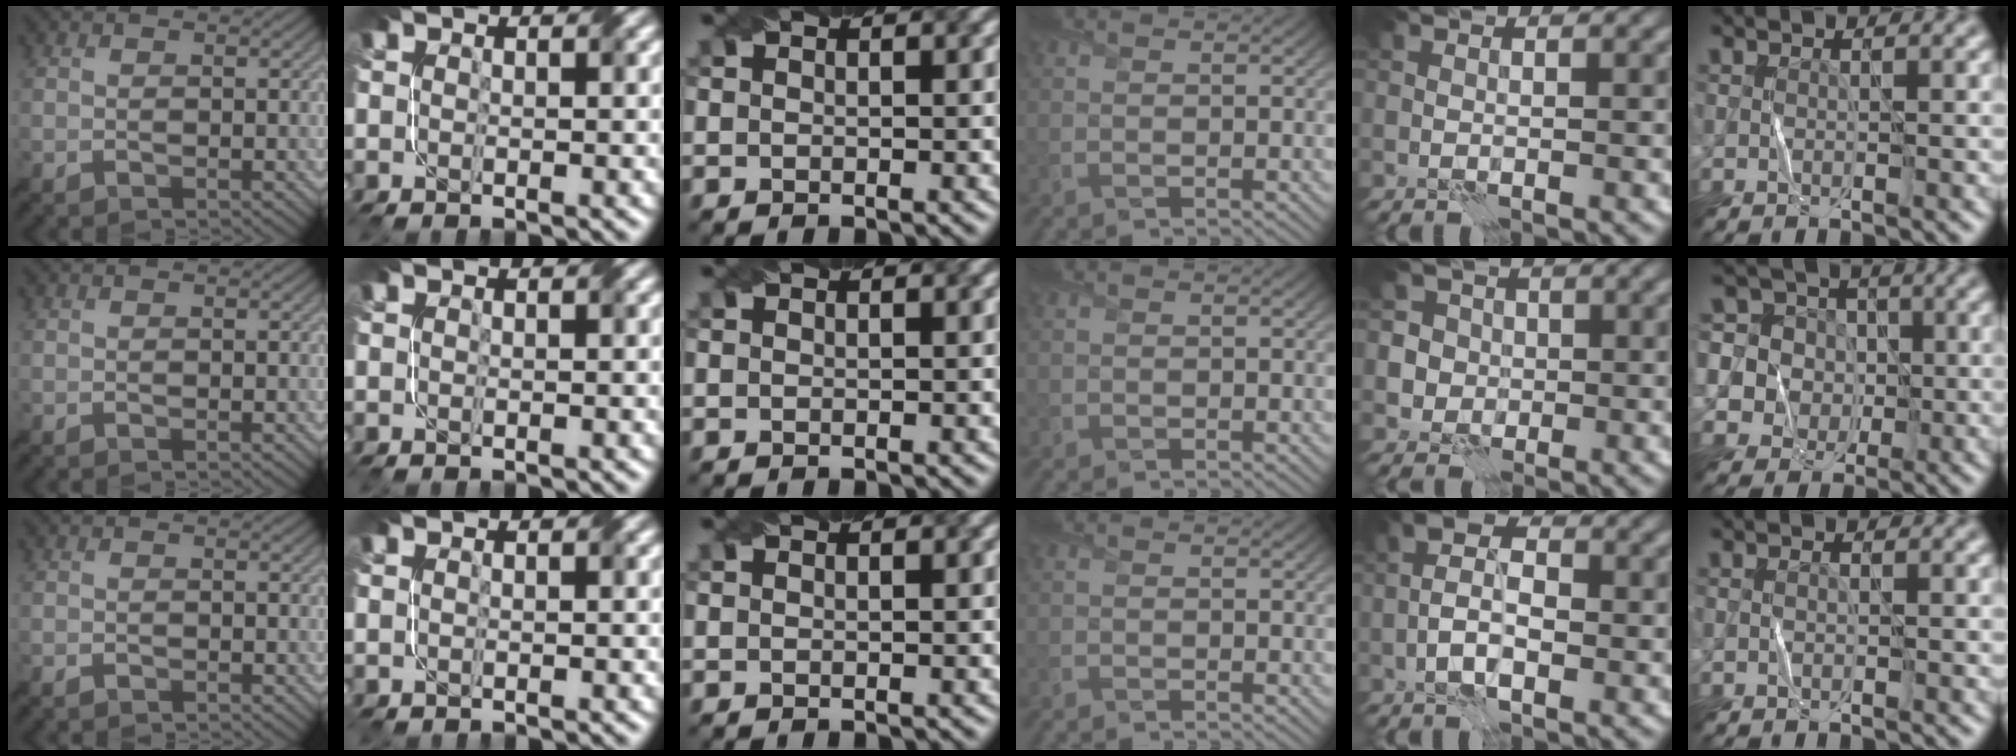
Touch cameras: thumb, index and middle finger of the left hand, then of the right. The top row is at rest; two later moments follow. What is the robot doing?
{"motion": "fold", "object": "bubble wrap"}